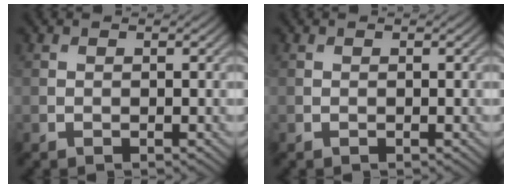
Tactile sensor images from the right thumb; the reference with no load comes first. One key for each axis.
{"total": 0.0}